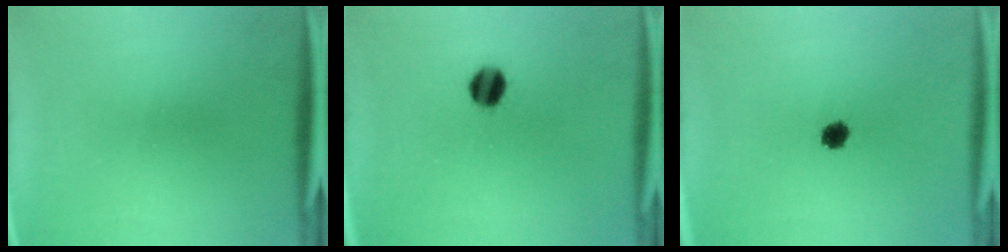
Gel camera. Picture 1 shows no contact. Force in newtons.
{"total": 6.0}
{"total": 3.0}